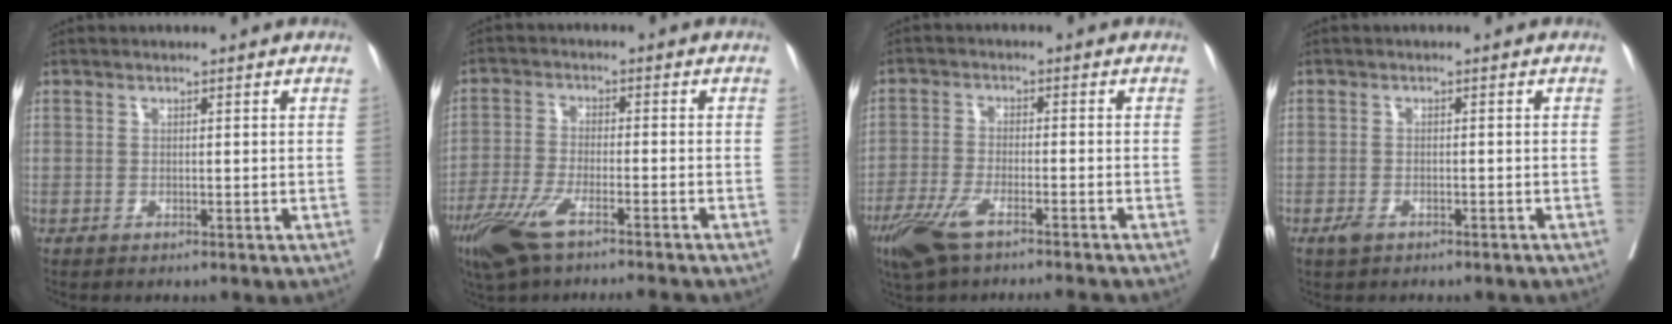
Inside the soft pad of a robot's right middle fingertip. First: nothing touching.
{"total": 10.0, "force": [-7.4, 1.1, 6.7], "torque": [-0.127, -0.021, -0.130]}
{"total": 8.8, "force": [-6.6, 1.0, 5.7], "torque": [-0.108, -0.019, -0.117]}
{"total": 2.3, "force": [-1.6, 1.0, 1.3], "torque": [-0.024, 0.000, -0.020]}